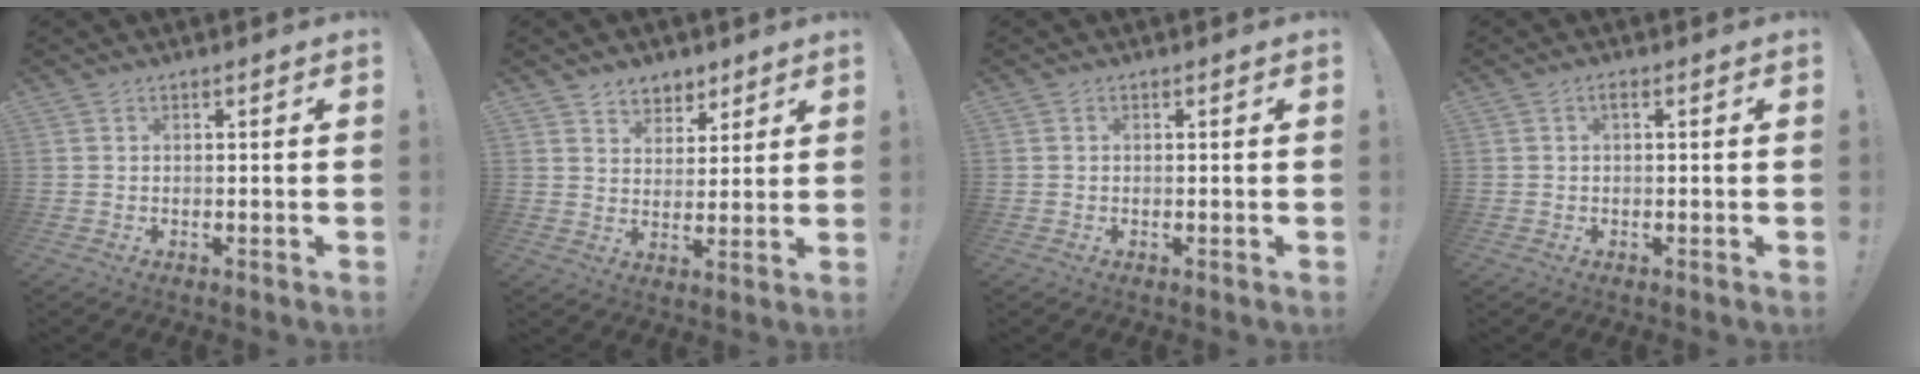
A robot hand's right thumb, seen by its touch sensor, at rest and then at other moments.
{"total": 6.5, "force": [4.5, 4.7, 0.5], "torque": [-0.002, -0.036, 0.088]}
{"total": 0.0}
{"total": 1.0, "force": [-0.1, 0.3, 1.0], "torque": [-0.027, 0.007, -0.002]}